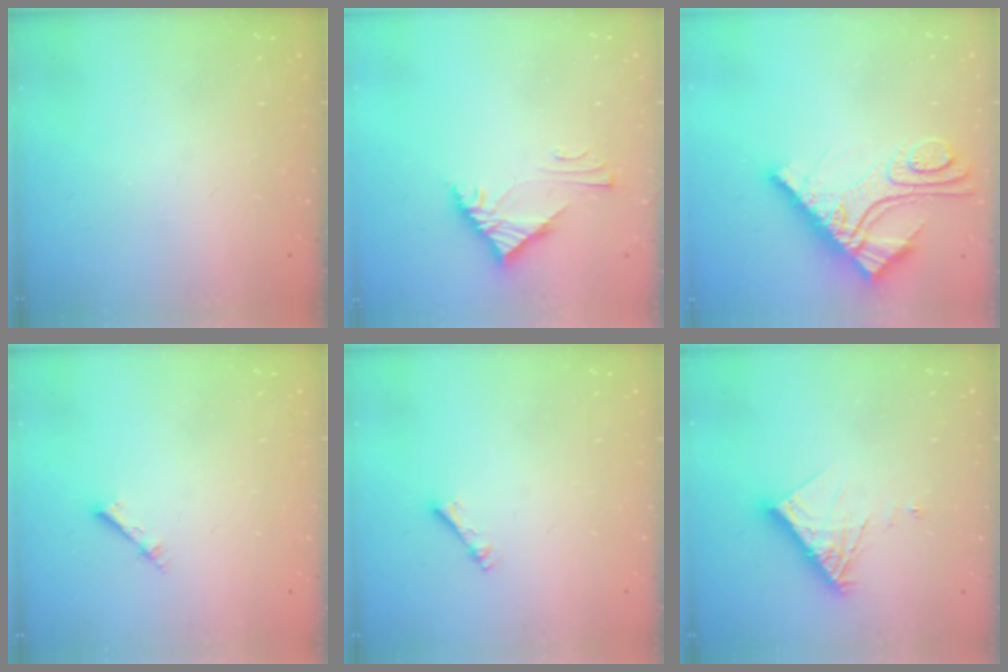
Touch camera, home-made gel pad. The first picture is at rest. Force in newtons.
{"total": 5.3, "press": 5.2, "slide": 0.3}
{"total": 13.9, "press": 13.8, "slide": 1.4}
{"total": 2.1, "press": 2.1, "slide": 0.3}
{"total": 2.5, "press": 2.4, "slide": 0.5}
{"total": 10.3, "press": 10.2, "slide": 0.9}